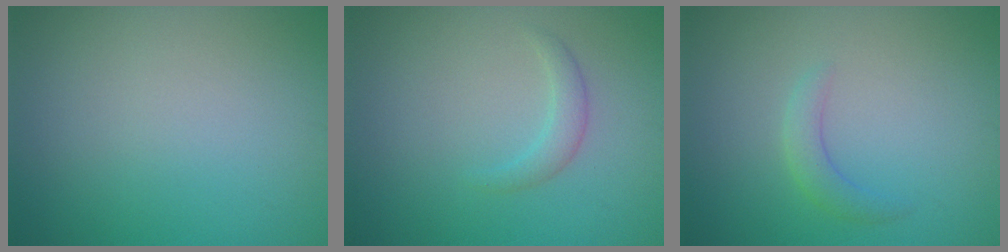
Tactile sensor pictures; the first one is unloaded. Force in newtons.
{"total": 1.4, "press": 1.4, "slide": 0.1}
{"total": 1.6, "press": 1.6, "slide": 0.1}